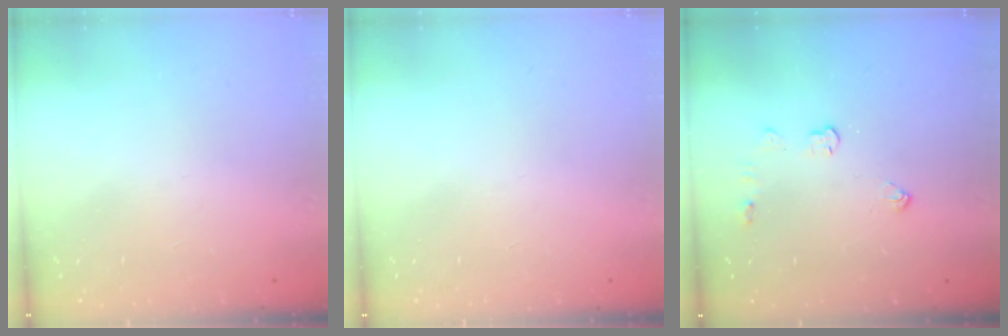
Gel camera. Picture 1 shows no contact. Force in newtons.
{"total": 0.0}
{"total": 3.8, "press": 3.8, "slide": 0.6}